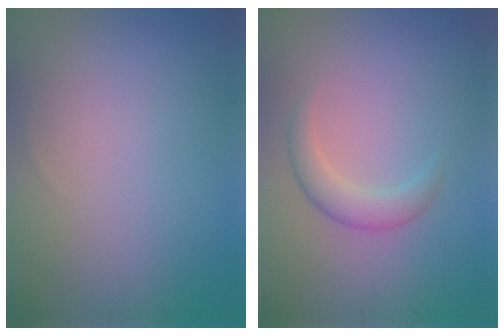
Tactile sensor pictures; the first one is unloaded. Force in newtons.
{"total": 2.4, "press": 2.4, "slide": 0.2}